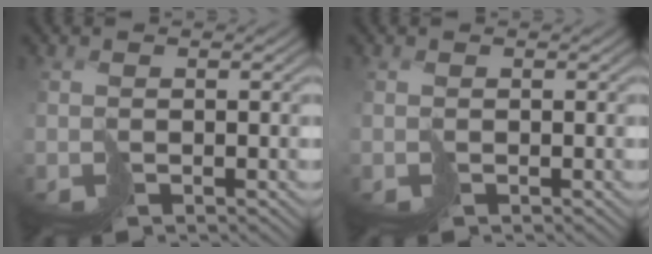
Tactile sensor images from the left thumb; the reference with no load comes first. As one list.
[{"total": 0.0}]